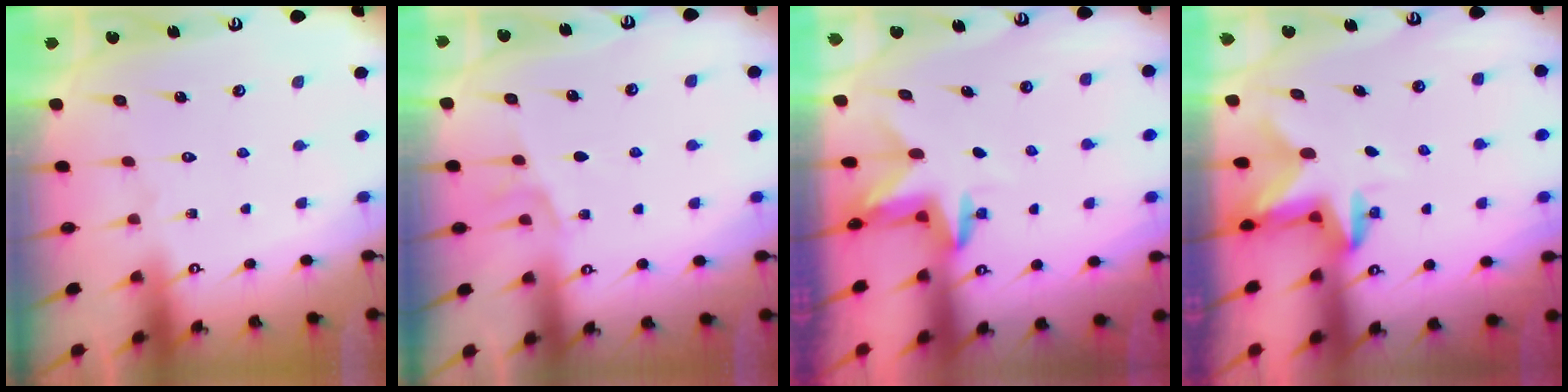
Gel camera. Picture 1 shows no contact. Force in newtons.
{"total": 4.1, "press": 3.8, "slide": 1.5}
{"total": 3.4, "press": 3.3, "slide": 0.3}
{"total": 2.5, "press": 2.5, "slide": 0.5}